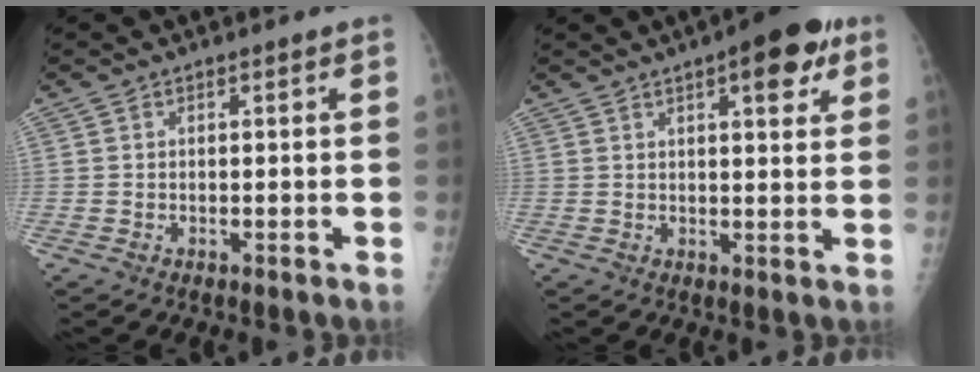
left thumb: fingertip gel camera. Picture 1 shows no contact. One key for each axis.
{"total": 9.3, "fx": 4.6, "fy": 3.2, "fz": 7.5, "tx": -0.073, "ty": -0.010, "tz": 0.052}